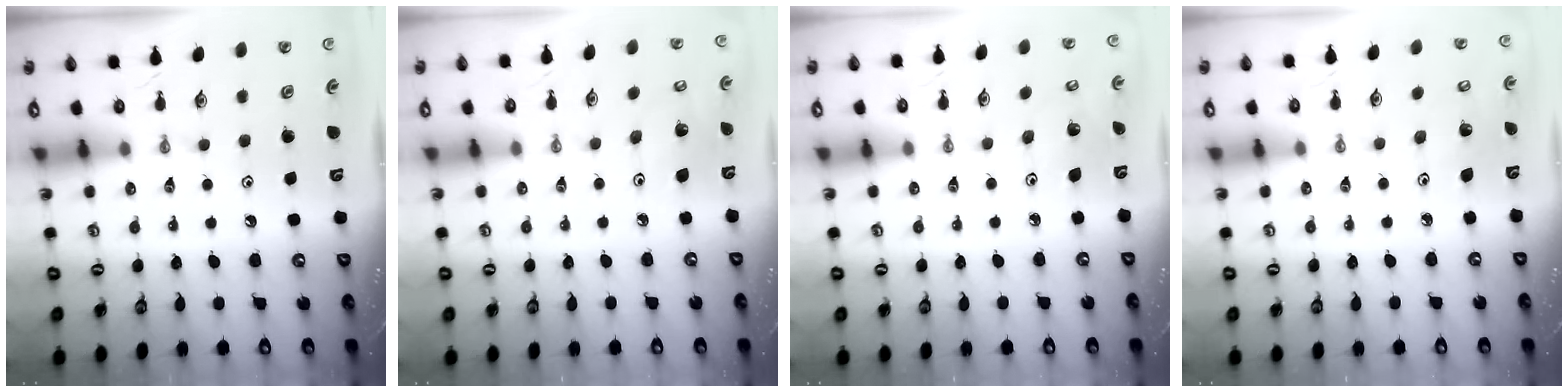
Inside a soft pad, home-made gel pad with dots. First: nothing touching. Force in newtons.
{"total": 6.3, "press": 6.2, "slide": 1.1}
{"total": 3.5, "press": 3.5, "slide": 0.2}
{"total": 3.0, "press": 2.9, "slide": 0.5}